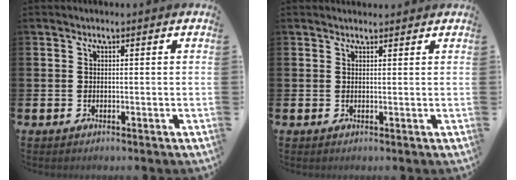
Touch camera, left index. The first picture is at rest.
{"total": 1.4, "force": [1.3, 0.2, 0.1], "torque": [0.010, -0.007, 0.022]}